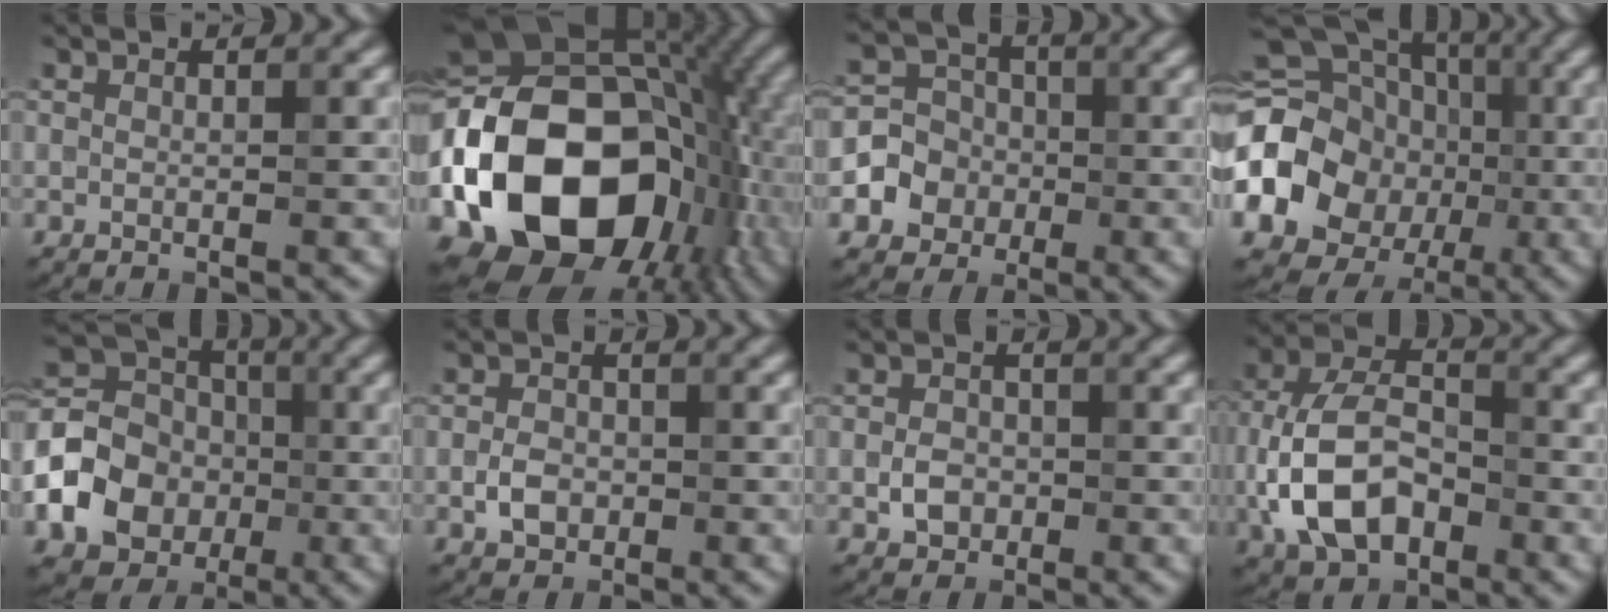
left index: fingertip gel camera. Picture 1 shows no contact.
{"total": 19.8, "force": [-4.0, 13.9, 13.6], "torque": [-0.254, -0.001, -0.068]}
{"total": 4.0, "force": [-1.1, 3.7, 1.0], "torque": [-0.001, 0.005, -0.029]}
{"total": 15.8, "force": [-1.7, 13.7, 7.6], "torque": [-0.144, -0.010, -0.048]}
{"total": 9.4, "force": [-2.2, 7.8, 4.8], "torque": [-0.093, 0.000, -0.059]}
{"total": 2.5, "force": [-0.7, 1.9, 1.5], "torque": [-0.025, 0.000, -0.019]}
{"total": 2.3, "force": [-0.6, 1.8, 1.3], "torque": [-0.020, -0.001, -0.016]}
{"total": 8.6, "force": [-2.5, 5.4, 6.1], "torque": [-0.123, 0.008, -0.053]}